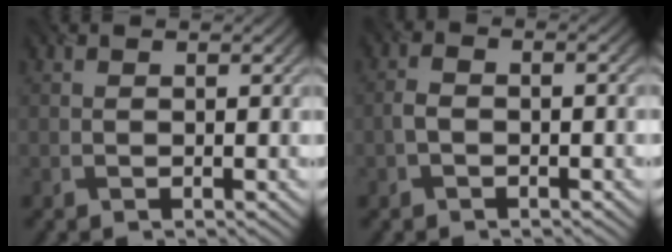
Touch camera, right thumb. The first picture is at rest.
{"total": 2.4, "force": [-0.8, 1.0, 2.0], "torque": [-0.045, 0.002, -0.020]}